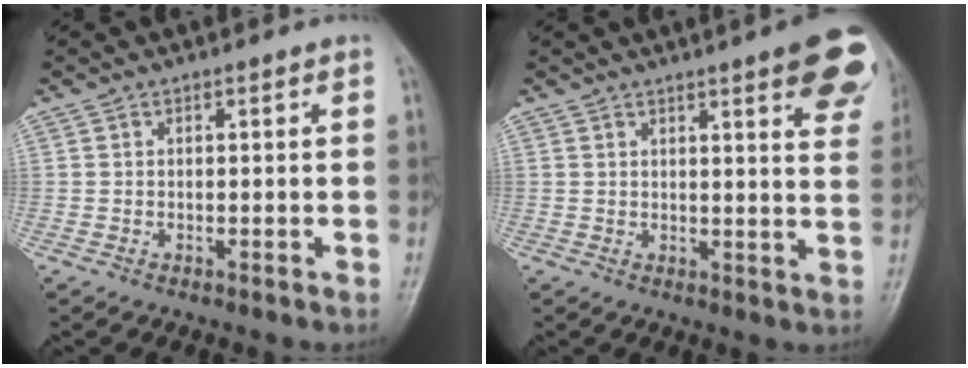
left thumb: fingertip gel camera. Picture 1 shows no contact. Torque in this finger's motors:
{"motor_torque": [0.20, 0.18, 0.22, 0.09, 0.10]}